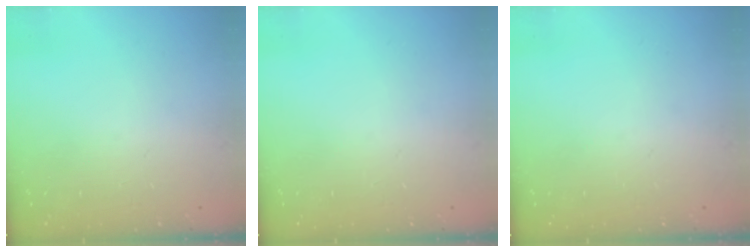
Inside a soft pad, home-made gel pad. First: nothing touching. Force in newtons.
{"total": 0.0}
{"total": 0.0}